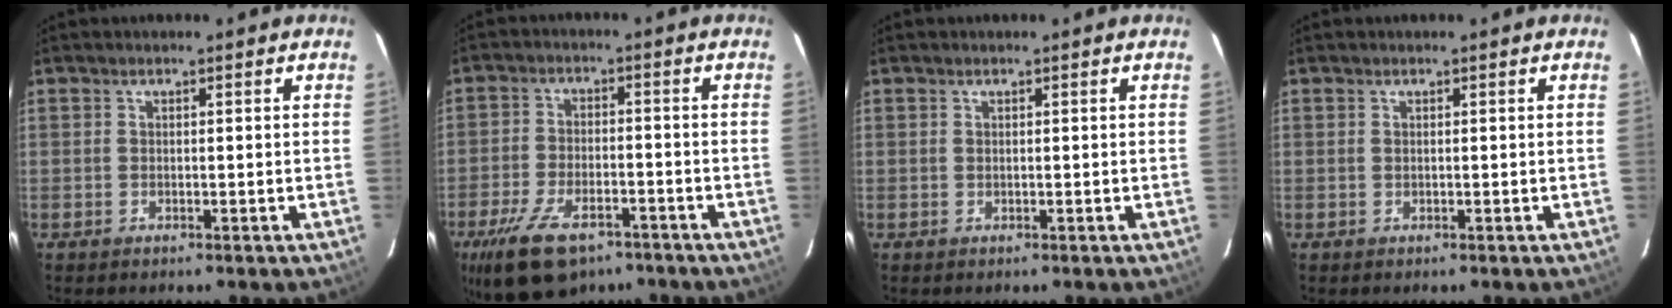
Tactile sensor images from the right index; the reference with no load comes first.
{"total": 14.1, "force": [-9.3, 6.7, 8.3], "torque": [-0.188, -0.021, -0.159]}
{"total": 0.0}
{"total": 0.0}